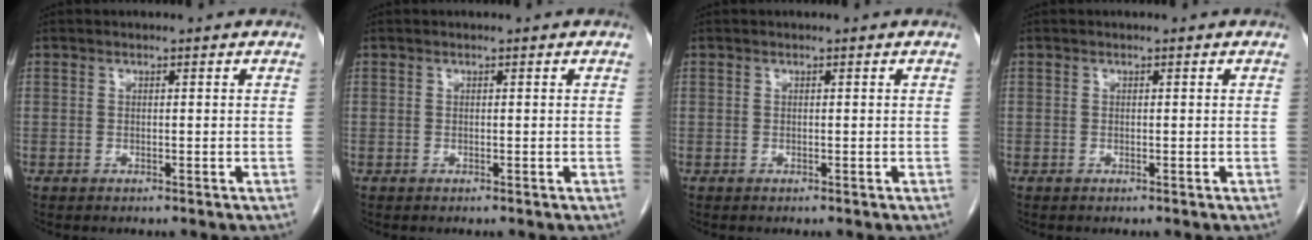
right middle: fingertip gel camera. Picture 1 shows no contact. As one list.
[{"total": 0.0}, {"total": 0.0}, {"total": 0.0}]